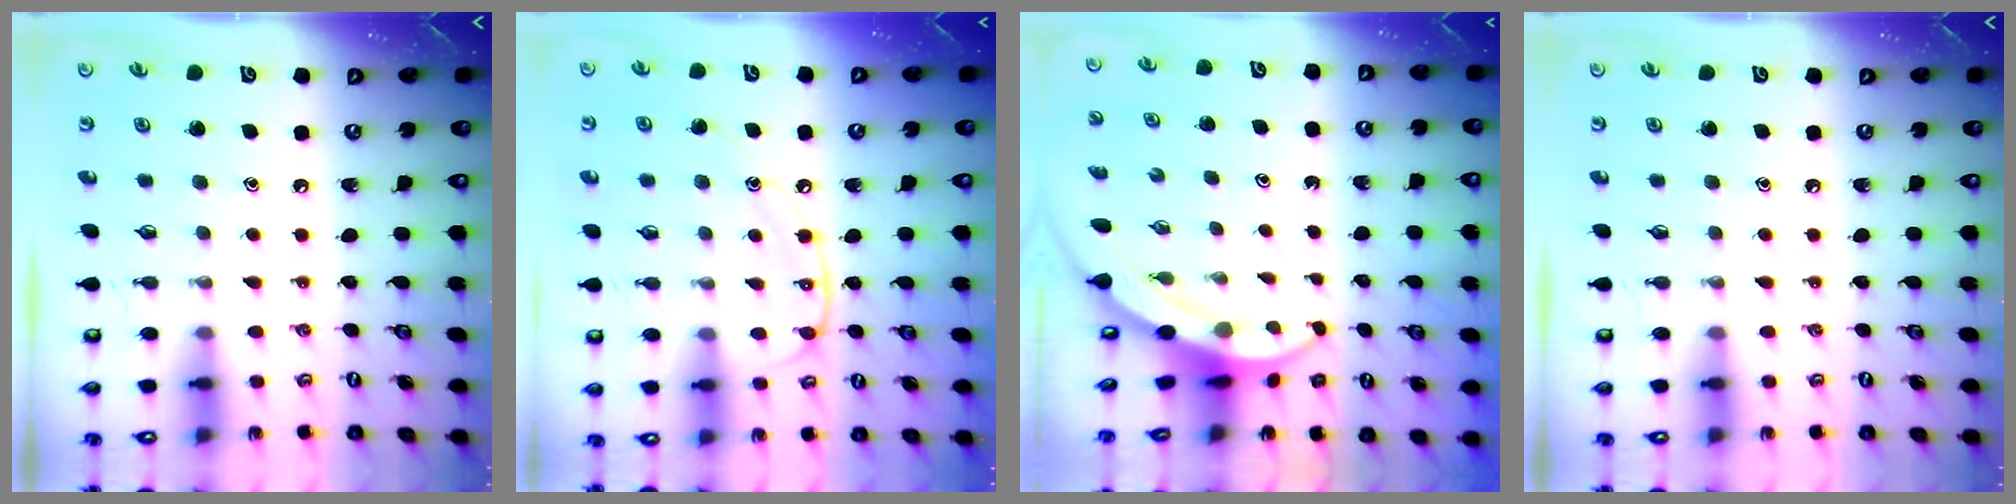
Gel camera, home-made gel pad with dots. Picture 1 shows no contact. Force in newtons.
{"total": 12.5, "press": 12.4, "slide": 1.4}
{"total": 4.8, "press": 4.7, "slide": 0.2}
{"total": 0.0}